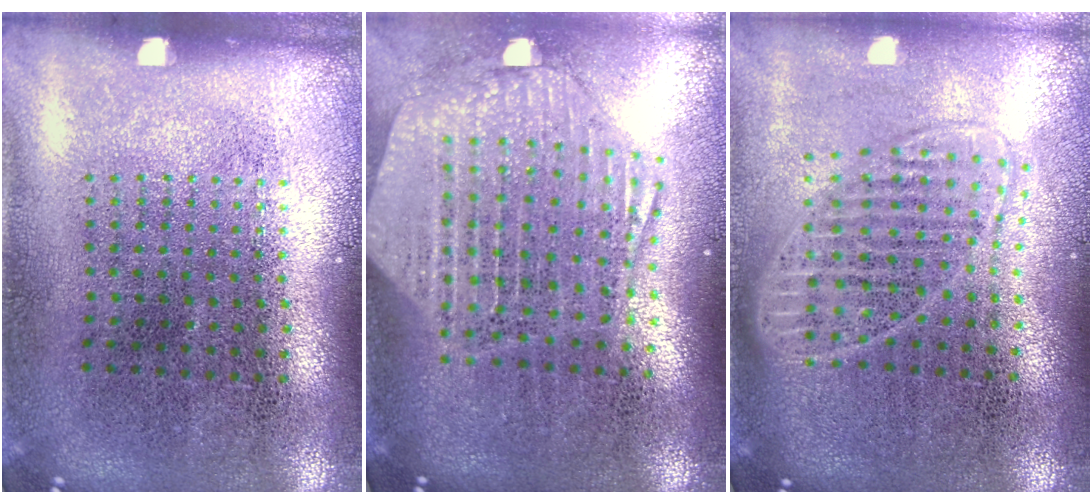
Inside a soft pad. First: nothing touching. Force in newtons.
{"total": 2.8, "press": 2.3, "slide": 1.5}
{"total": 1.8, "press": 1.4, "slide": 1.0}